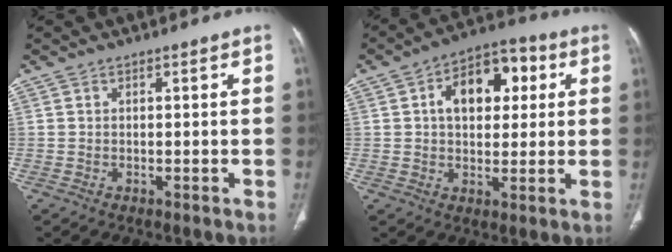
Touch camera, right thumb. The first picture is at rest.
{"total": 12.9, "force": [3.2, 8.0, 9.5], "torque": [-0.108, 0.018, 0.043]}